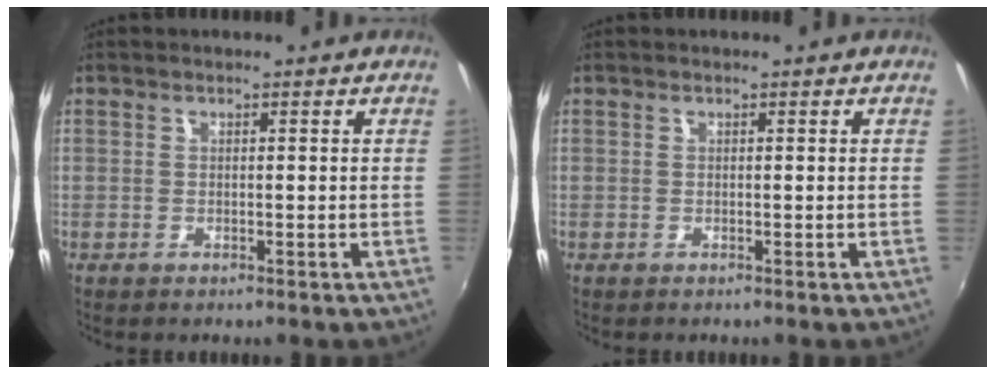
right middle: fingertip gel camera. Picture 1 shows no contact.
{"total": 0.0}